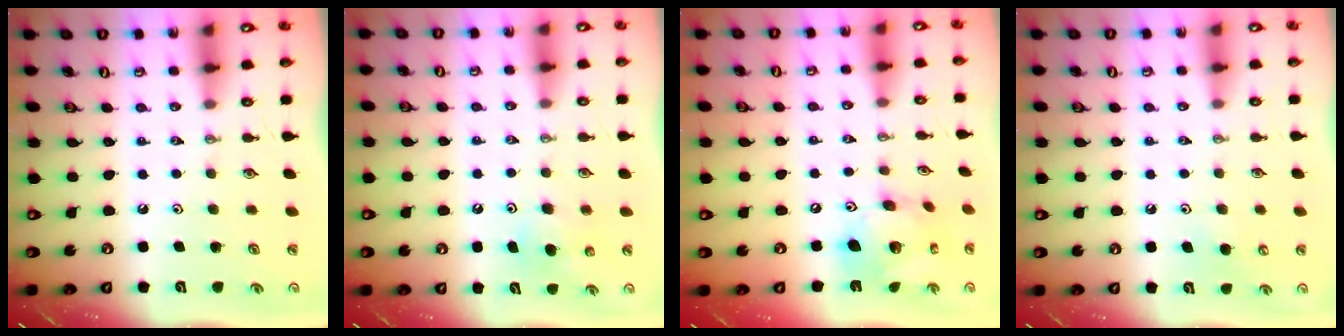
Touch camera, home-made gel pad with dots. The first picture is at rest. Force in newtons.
{"total": 5.5, "press": 5.4, "slide": 1.1}
{"total": 15.7, "press": 15.6, "slide": 1.6}
{"total": 6.0, "press": 5.9, "slide": 0.8}